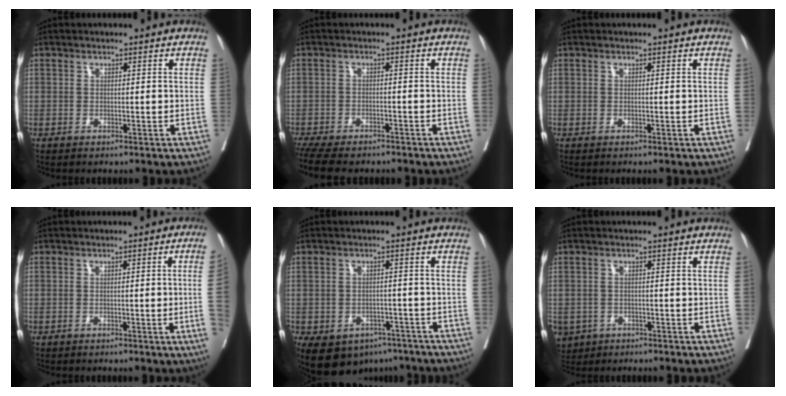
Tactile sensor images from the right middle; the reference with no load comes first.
{"total": 12.1, "force": [-10.2, 3.5, 5.6], "torque": [-0.111, -0.012, -0.145]}
{"total": 0.0}
{"total": 5.7, "force": [-0.7, -0.8, 5.6], "torque": [-0.066, 0.002, -0.004]}
{"total": 14.7, "force": [-8.8, 10.0, 6.2], "torque": [-0.154, -0.004, -0.109]}
{"total": 7.5, "force": [-3.8, 5.9, 2.6], "torque": [-0.073, -0.002, -0.055]}